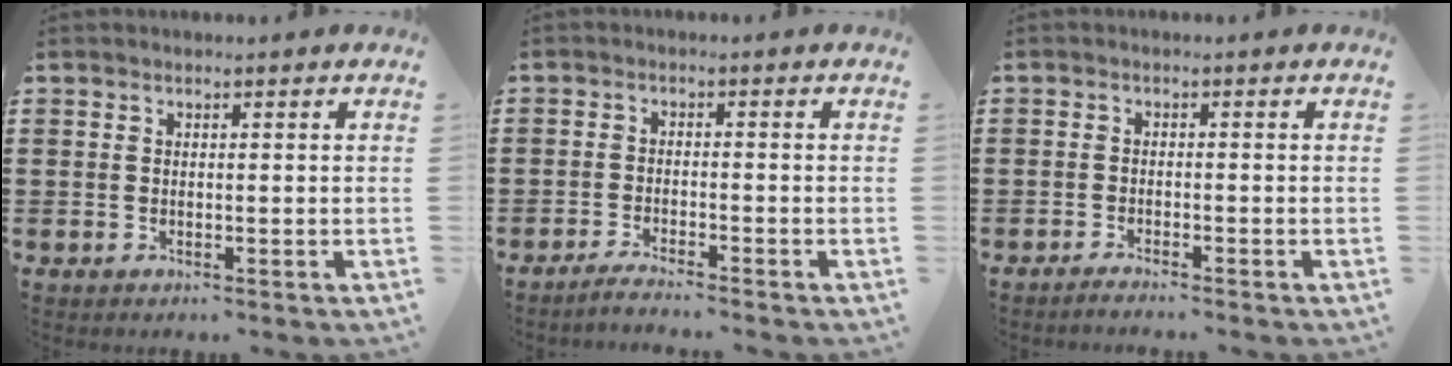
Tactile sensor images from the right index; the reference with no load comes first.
{"total": 2.1, "force": [-2.0, -0.3, 0.5], "torque": [-0.009, 0.002, -0.039]}
{"total": 1.3, "force": [-1.3, -0.2, 0.2], "torque": [-0.003, 0.003, -0.026]}